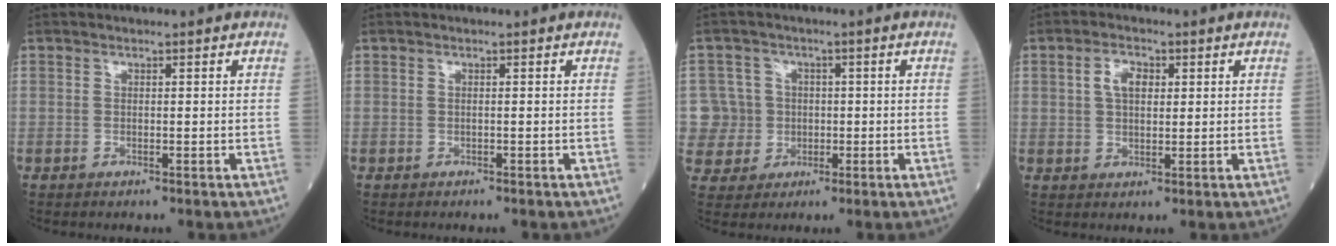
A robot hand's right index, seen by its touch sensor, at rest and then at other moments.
{"total": 0.0}
{"total": 6.9, "force": [-0.1, 6.9, 0.0], "torque": [-0.001, 0.017, 0.005]}
{"total": 4.0, "force": [1.2, 2.3, 3.1], "torque": [-0.060, 0.010, 0.023]}